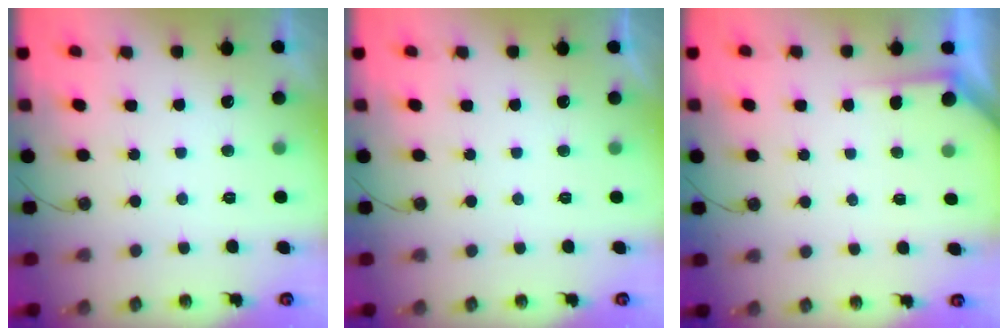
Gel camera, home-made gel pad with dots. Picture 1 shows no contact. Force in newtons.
{"total": 0.0}
{"total": 2.5, "press": 2.4, "slide": 0.4}